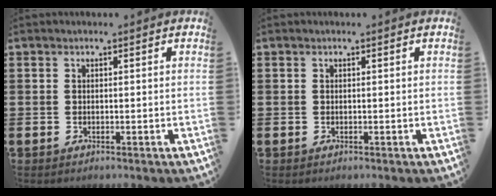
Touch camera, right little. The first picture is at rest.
{"total": 0.0}